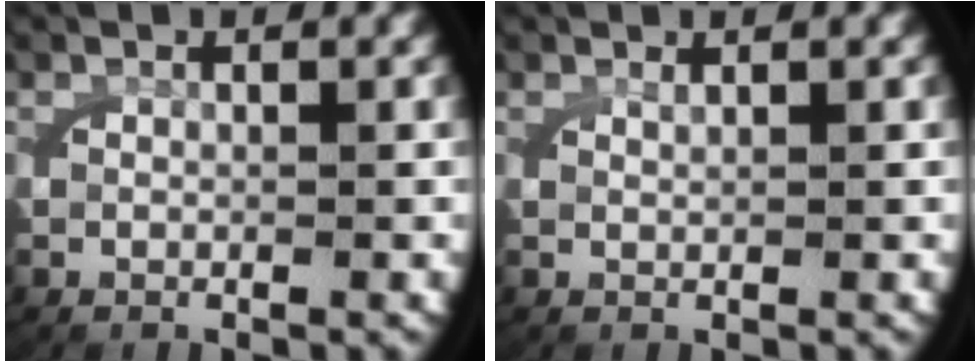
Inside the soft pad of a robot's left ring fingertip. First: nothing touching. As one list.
[{"total": 0.7, "force": [0.5, -0.4, 0.3], "torque": [-0.004, 0.001, 0.012]}]